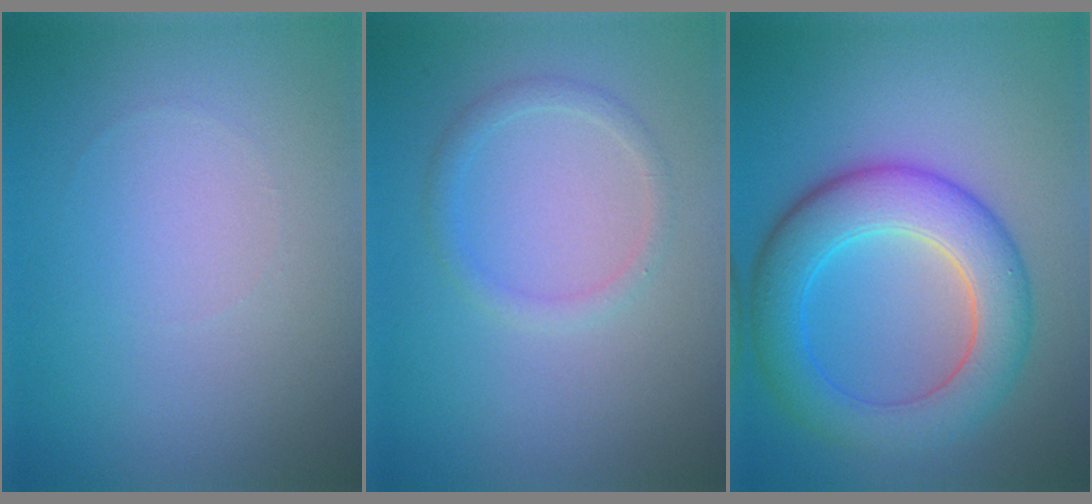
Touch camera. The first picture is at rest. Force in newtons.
{"total": 1.4, "press": 1.4, "slide": 0.1}
{"total": 7.0, "press": 7.0, "slide": 0.2}